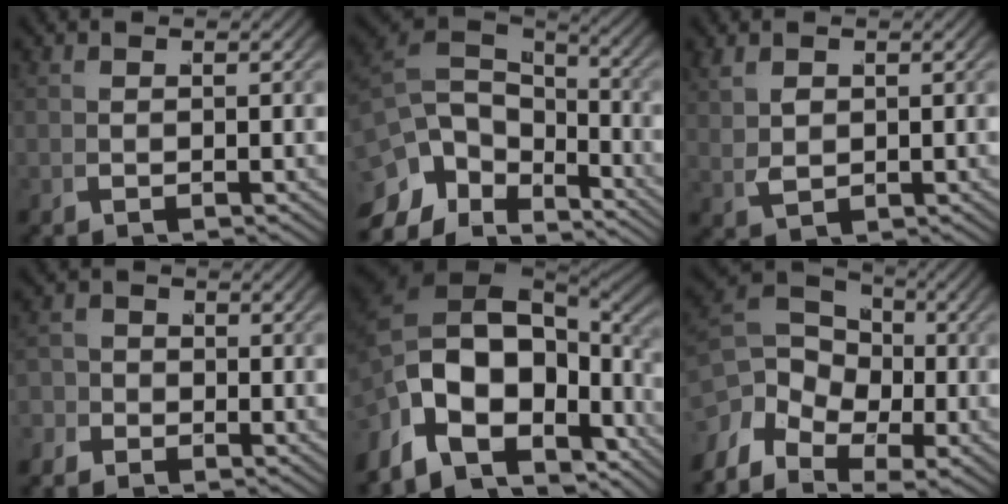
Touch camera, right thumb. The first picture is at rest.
{"total": 10.2, "force": [-1.3, 6.6, 7.7], "torque": [-0.157, -0.020, -0.012]}
{"total": 2.1, "force": [0.8, 1.1, 1.6], "torque": [-0.031, -0.003, 0.025]}
{"total": 2.5, "force": [-1.6, 1.9, 0.3], "torque": [0.011, 0.001, -0.036]}
{"total": 17.7, "force": [-1.4, 11.4, 13.5], "torque": [-0.260, -0.030, -0.008]}
{"total": 6.9, "force": [0.5, 4.4, 5.3], "torque": [-0.090, 0.004, 0.000]}